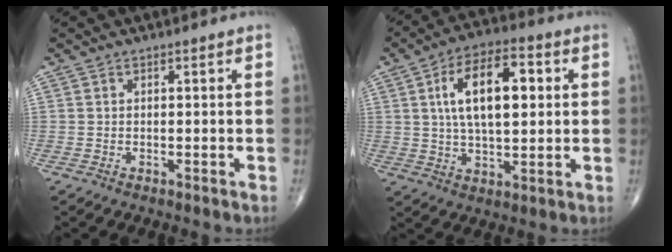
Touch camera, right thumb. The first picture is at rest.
{"total": 14.7, "force": [3.1, 7.0, 12.6], "torque": [-0.199, 0.007, 0.052]}